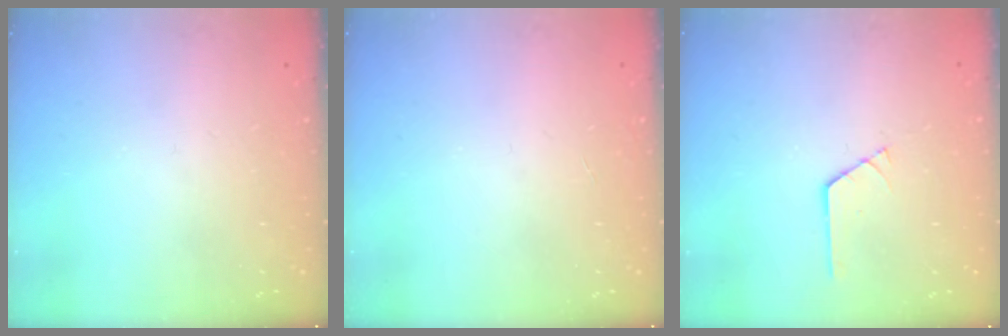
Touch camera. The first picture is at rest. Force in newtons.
{"total": 0.0}
{"total": 1.0, "press": 1.0, "slide": 0.1}